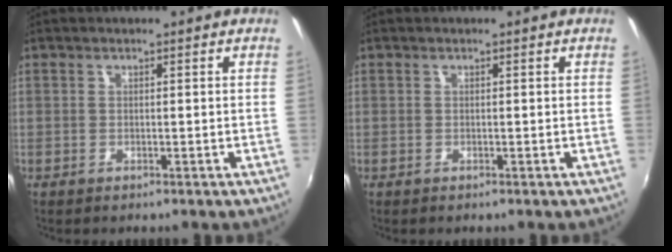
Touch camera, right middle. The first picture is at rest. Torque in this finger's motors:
{"motor_torque": [0.01, -0.35, -0.01, 0.00]}